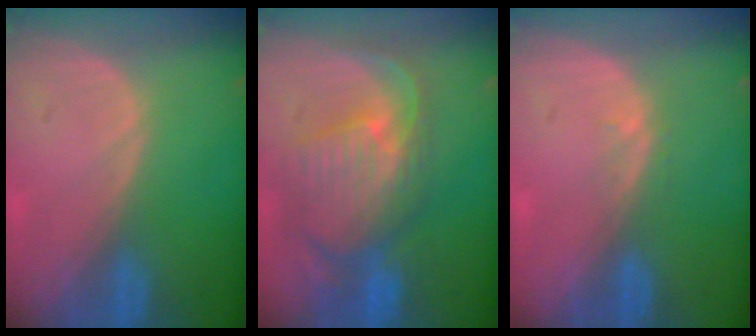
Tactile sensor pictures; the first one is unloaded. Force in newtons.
{"total": 11.1, "press": 9.7, "slide": 5.5}
{"total": 1.0, "press": 0.7, "slide": 0.7}